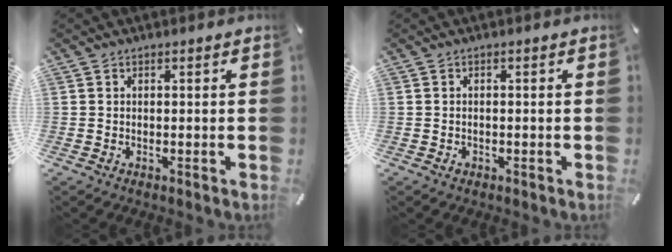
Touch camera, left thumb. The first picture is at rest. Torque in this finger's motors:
{"motor_torque": [0.22, 0.28, 0.14, 0.21, 0.00]}